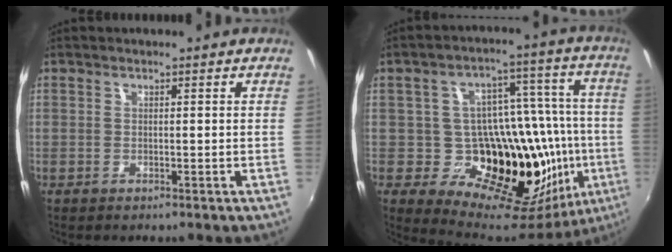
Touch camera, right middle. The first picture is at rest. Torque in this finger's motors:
{"motor_torque": [1.16, -0.98, 0.27, 0.13]}